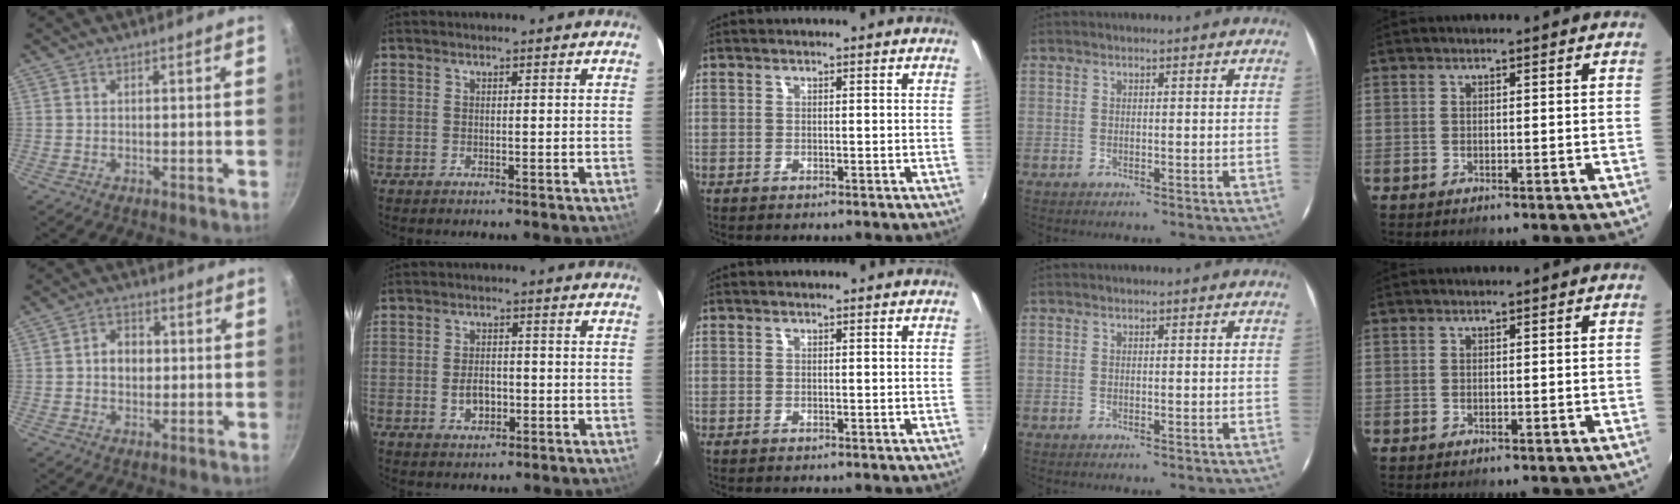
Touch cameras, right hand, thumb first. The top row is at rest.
{"thumb": {"total": 5.0, "force": [0.2, 4.1, 3.0], "torque": [-0.024, 0.007, -0.002]}, "index": {"total": 4.3, "force": [-1.2, 2.8, 3.1], "torque": [-0.058, 0.002, -0.015]}}